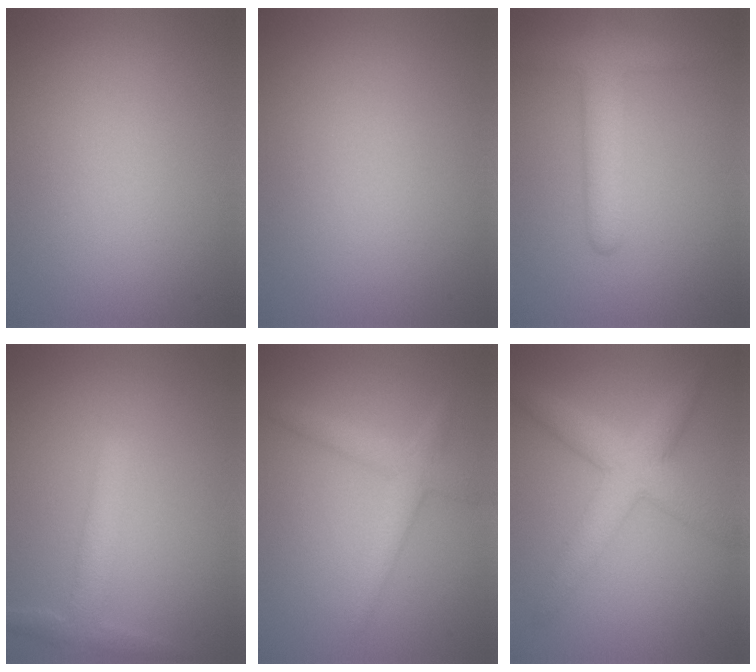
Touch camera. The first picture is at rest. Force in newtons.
{"total": 0.0}
{"total": 4.8, "press": 4.8, "slide": 0.4}
{"total": 2.5, "press": 2.5, "slide": 0.0}
{"total": 2.5, "press": 2.5, "slide": 0.1}
{"total": 5.0, "press": 5.0, "slide": 0.1}